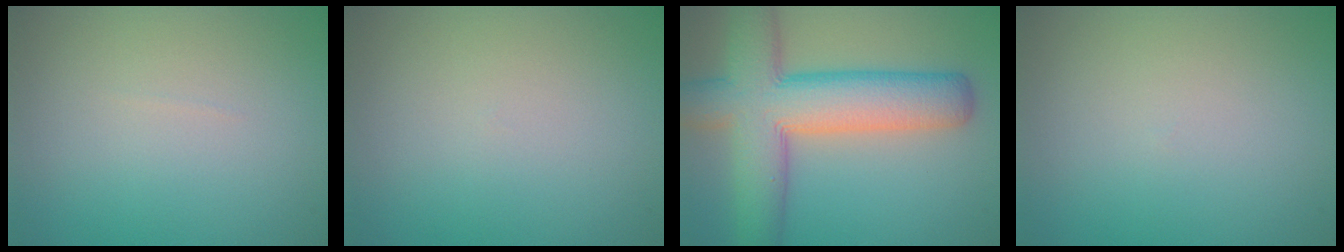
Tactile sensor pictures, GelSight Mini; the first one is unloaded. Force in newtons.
{"total": 0.0}
{"total": 10.0, "press": 10.0, "slide": 0.5}
{"total": 0.0}